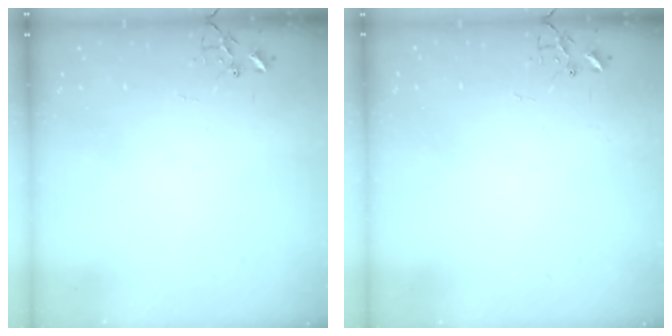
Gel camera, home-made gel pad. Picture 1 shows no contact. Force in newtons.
{"total": 1.8, "press": 1.8, "slide": 0.3}